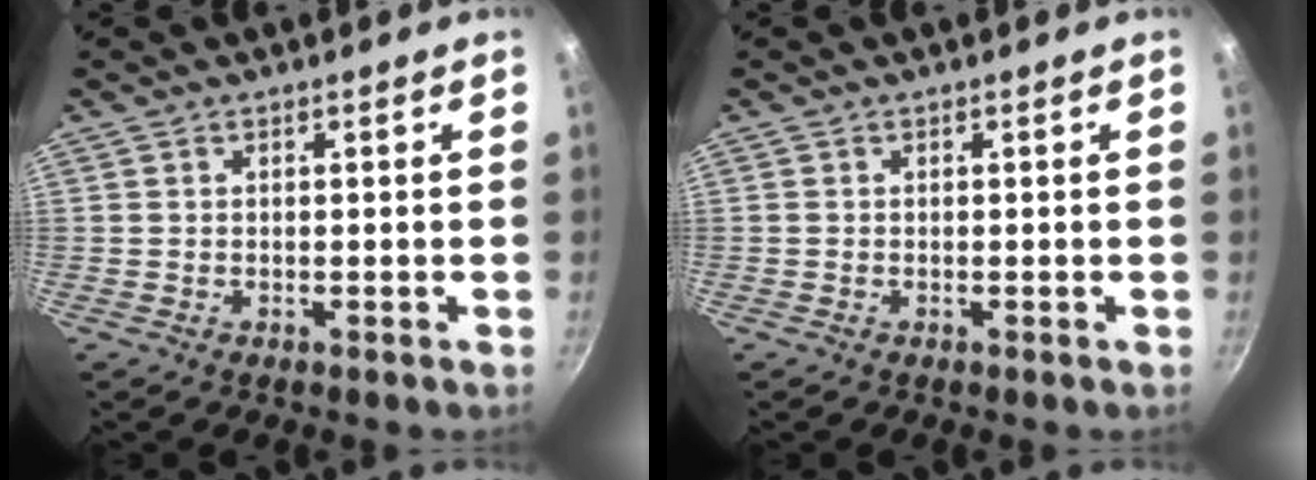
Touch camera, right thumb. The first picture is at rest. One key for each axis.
{"total": 0.0}